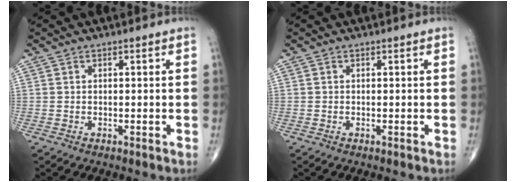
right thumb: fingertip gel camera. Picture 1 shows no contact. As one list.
[{"total": 0.0}]